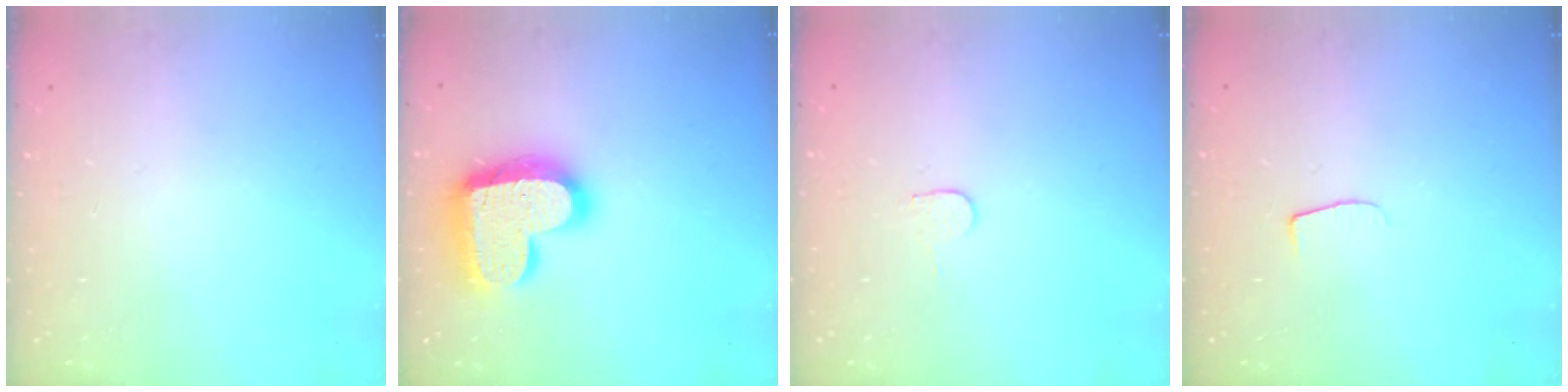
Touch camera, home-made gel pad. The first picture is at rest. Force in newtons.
{"total": 20.5, "press": 20.4, "slide": 1.5}
{"total": 4.9, "press": 4.9, "slide": 0.3}
{"total": 4.3, "press": 4.3, "slide": 0.5}